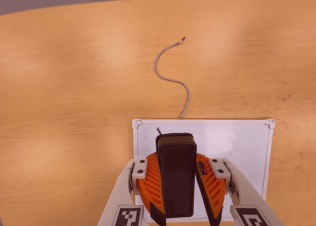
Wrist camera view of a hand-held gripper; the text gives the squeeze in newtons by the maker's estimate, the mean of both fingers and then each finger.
{"total": 9.1, "left": 9.3, "right": 8.8}